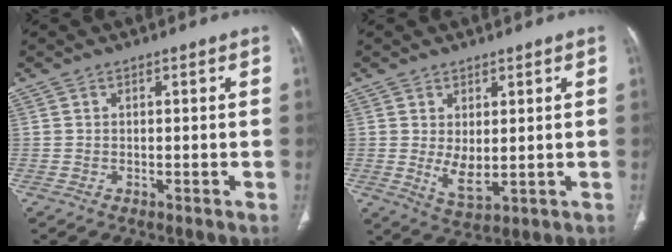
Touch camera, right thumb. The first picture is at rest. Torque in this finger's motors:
{"motor_torque": [0.04, -0.49, 0.05, -0.08, 0.03]}